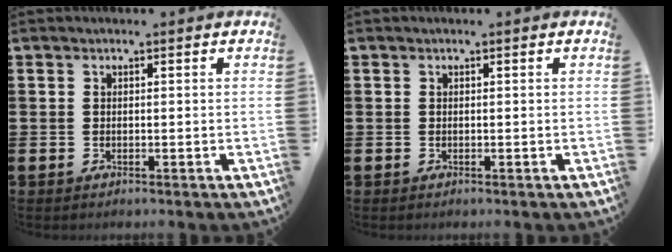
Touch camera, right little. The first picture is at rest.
{"total": 0.0}